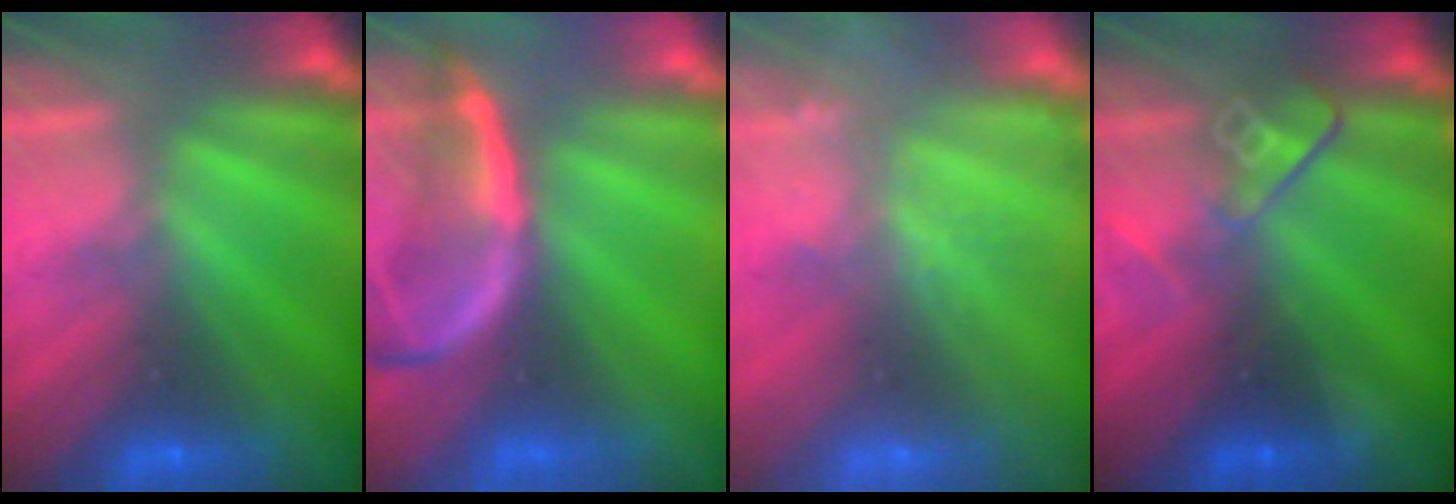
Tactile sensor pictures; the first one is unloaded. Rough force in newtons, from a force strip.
{"total": 2.1}
{"total": 2.1}
{"total": 2.6}